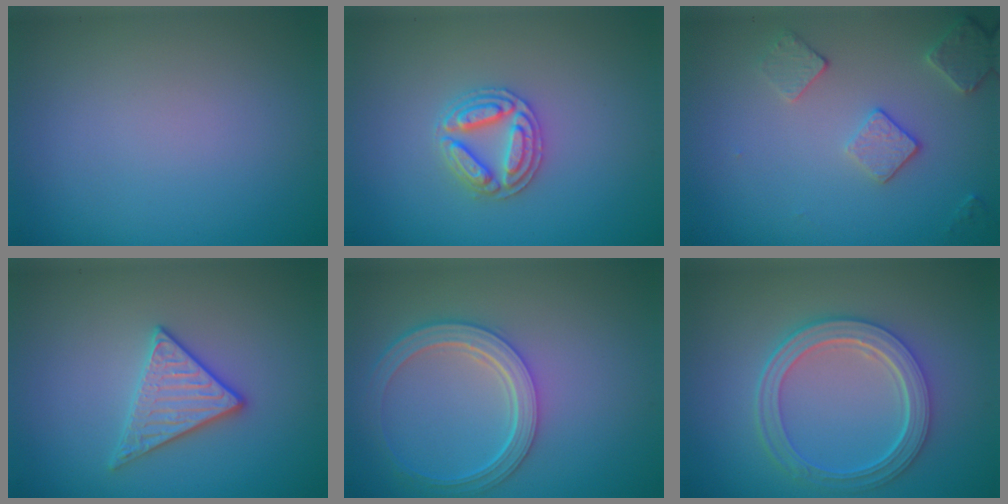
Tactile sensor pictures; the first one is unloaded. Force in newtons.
{"total": 3.1, "press": 3.0, "slide": 0.6}
{"total": 2.6, "press": 2.5, "slide": 0.8}
{"total": 2.9, "press": 2.8, "slide": 0.7}
{"total": 4.7, "press": 3.7, "slide": 2.9}
{"total": 5.3, "press": 3.9, "slide": 3.6}